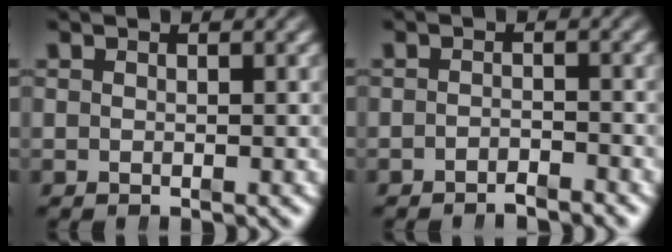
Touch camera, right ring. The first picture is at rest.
{"total": 1.8, "force": [-1.7, 0.1, 0.5], "torque": [-0.002, 0.000, -0.031]}